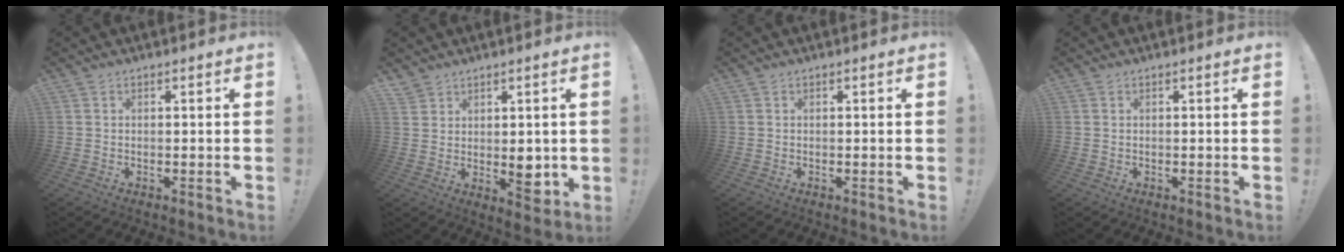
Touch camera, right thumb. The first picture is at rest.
{"total": 6.0, "force": [2.1, 4.4, 3.4], "torque": [-0.038, -0.022, 0.044]}
{"total": 0.0}
{"total": 0.0}